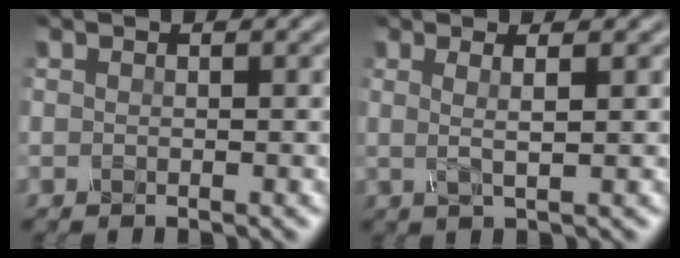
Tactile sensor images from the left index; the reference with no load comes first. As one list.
[{"total": 2.0, "force": [0.2, 0.2, 1.9], "torque": [-0.045, -0.001, 0.011]}]